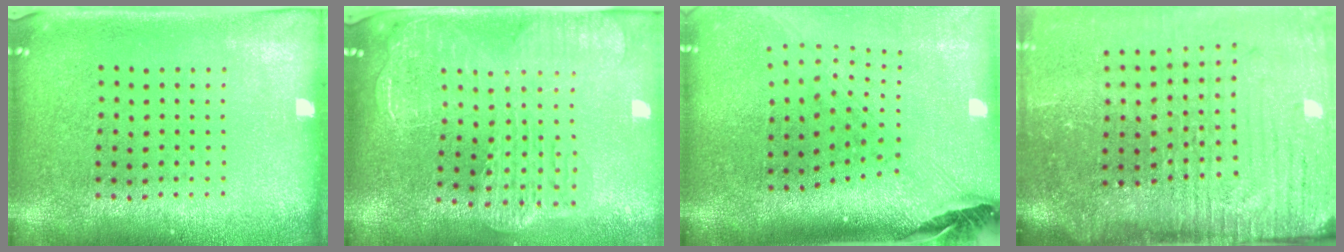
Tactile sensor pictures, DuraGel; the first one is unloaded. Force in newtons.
{"total": 2.8, "press": 2.3, "slide": 1.5}
{"total": 2.9, "press": 2.1, "slide": 2.0}
{"total": 5.2, "press": 4.3, "slide": 2.9}